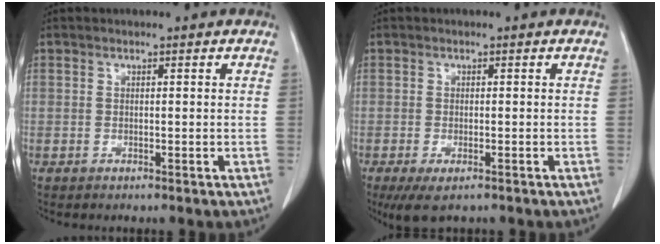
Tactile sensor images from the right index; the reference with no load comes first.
{"total": 4.3, "force": [-2.9, 1.5, 2.8], "torque": [-0.053, -0.011, -0.044]}